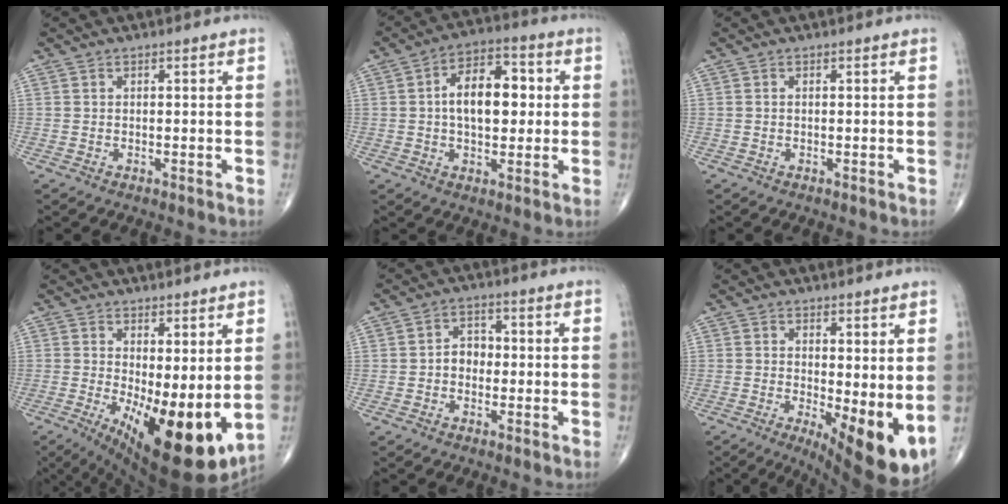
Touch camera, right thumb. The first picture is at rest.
{"total": 11.9, "force": [1.0, 6.8, 9.7], "torque": [-0.134, 0.019, 0.011]}
{"total": 0.0}
{"total": 16.3, "force": [-1.1, 6.1, 15.1], "torque": [-0.231, -0.039, 0.005]}
{"total": 3.8, "force": [-0.6, 3.0, 2.2], "torque": [-0.018, 0.018, -0.019]}
{"total": 11.1, "force": [-0.7, 3.9, 10.4], "torque": [-0.139, -0.026, 0.001]}